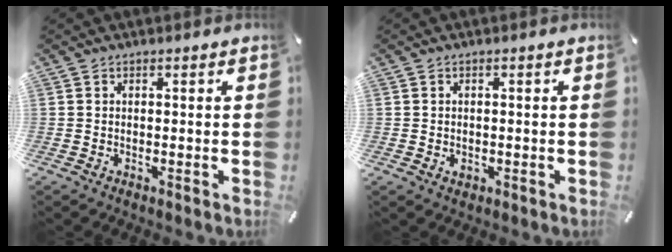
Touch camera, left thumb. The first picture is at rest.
{"total": 1.3, "force": [-0.2, 1.1, 0.6], "torque": [-0.012, 0.004, -0.006]}